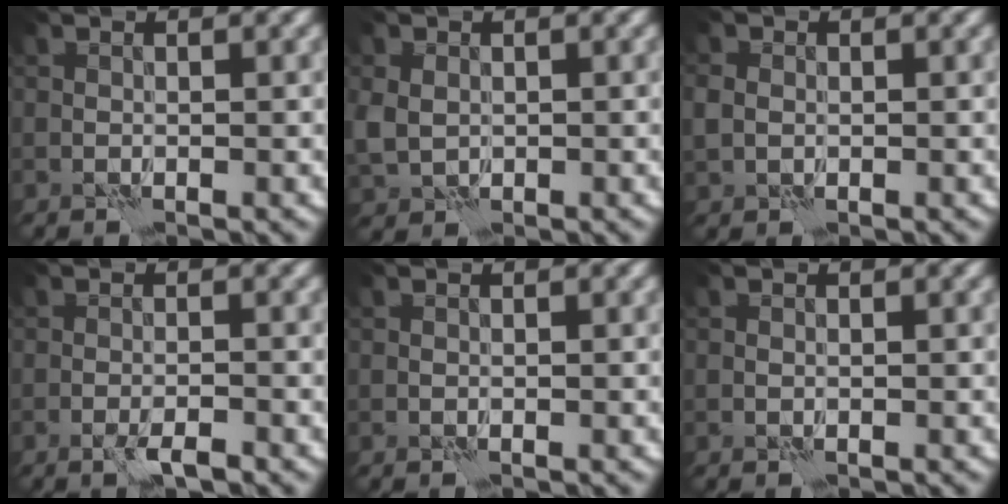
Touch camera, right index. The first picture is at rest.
{"total": 2.9, "force": [0.1, 2.4, 1.6], "torque": [-0.045, -0.004, 0.000]}
{"total": 2.0, "force": [0.1, 1.7, 0.9], "torque": [-0.024, 0.000, -0.001]}
{"total": 1.8, "force": [-1.1, 0.2, 1.4], "torque": [-0.028, 0.000, -0.022]}
{"total": 0.0}
{"total": 0.0}